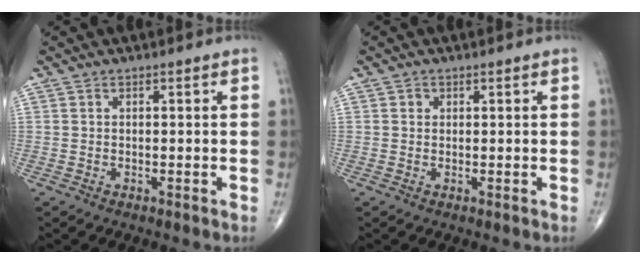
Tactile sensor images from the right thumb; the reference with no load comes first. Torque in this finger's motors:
{"motor_torque": [0.00, 0.34, 0.30, 0.22, -0.01]}